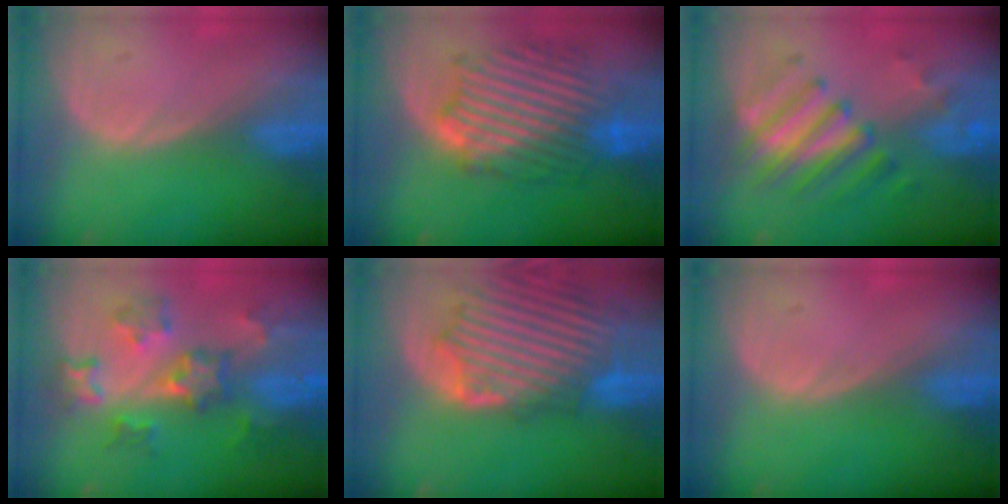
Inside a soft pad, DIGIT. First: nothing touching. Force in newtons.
{"total": 10.7, "press": 10.7, "slide": 0.5}
{"total": 7.8, "press": 7.3, "slide": 2.6}
{"total": 8.1, "press": 7.8, "slide": 2.2}
{"total": 12.7, "press": 11.5, "slide": 5.3}
{"total": 0.0}